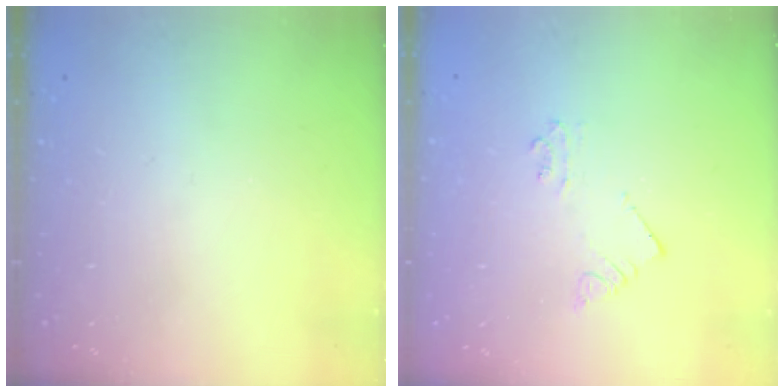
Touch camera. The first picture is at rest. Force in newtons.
{"total": 2.5, "press": 2.5, "slide": 0.2}